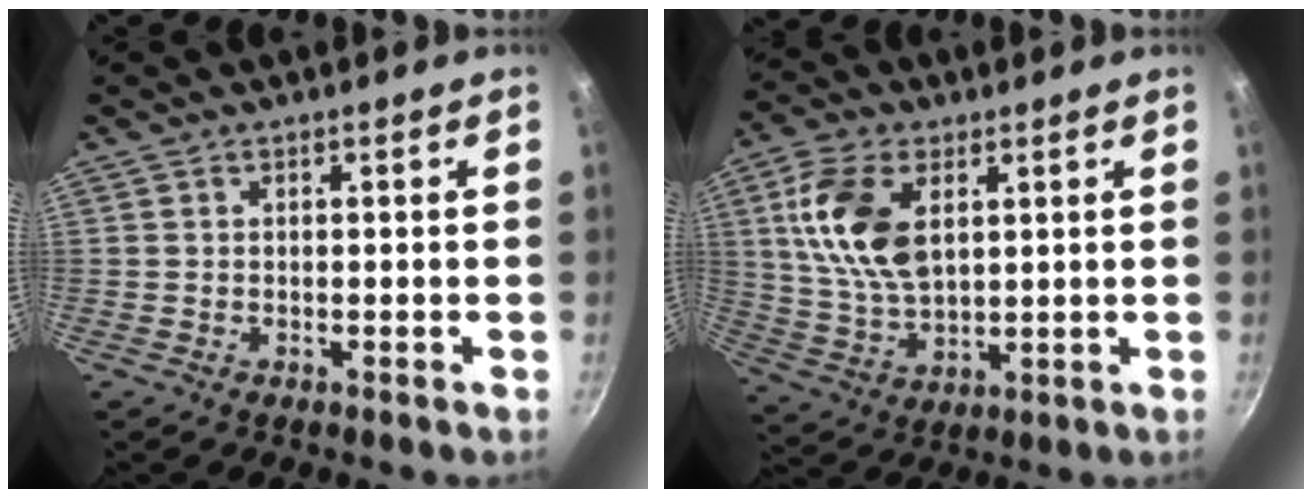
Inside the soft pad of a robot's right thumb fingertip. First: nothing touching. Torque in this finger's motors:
{"motor_torque": [-0.69, 1.66, 0.80, 1.11, 0.12]}